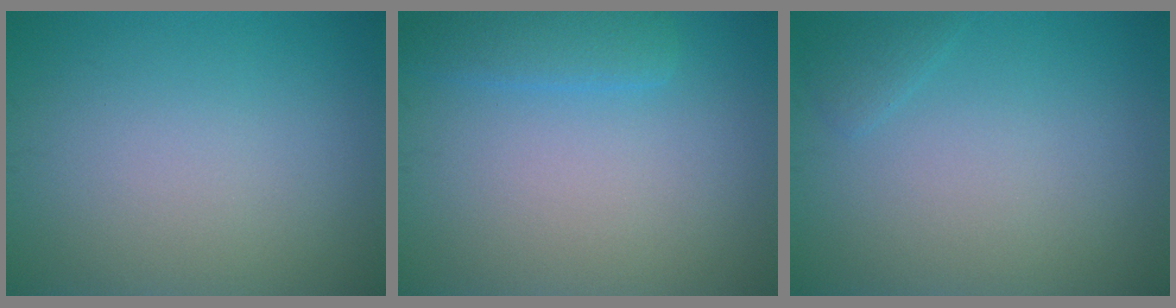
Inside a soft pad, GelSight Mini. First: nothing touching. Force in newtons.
{"total": 2.2, "press": 2.2, "slide": 0.1}
{"total": 0.9, "press": 0.9, "slide": 0.1}